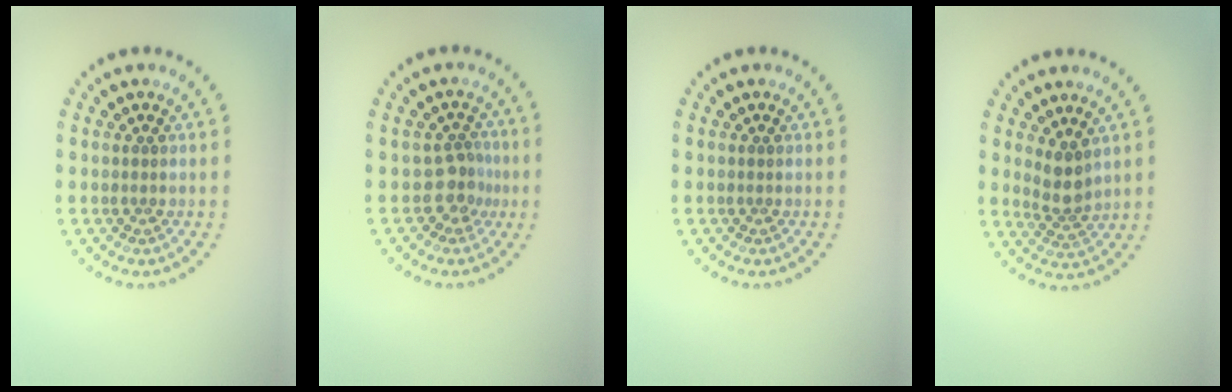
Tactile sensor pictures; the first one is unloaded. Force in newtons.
{"total": 2.3, "press": 1.7, "slide": 1.5}
{"total": 0.0}
{"total": 2.5, "press": 2.1, "slide": 1.4}